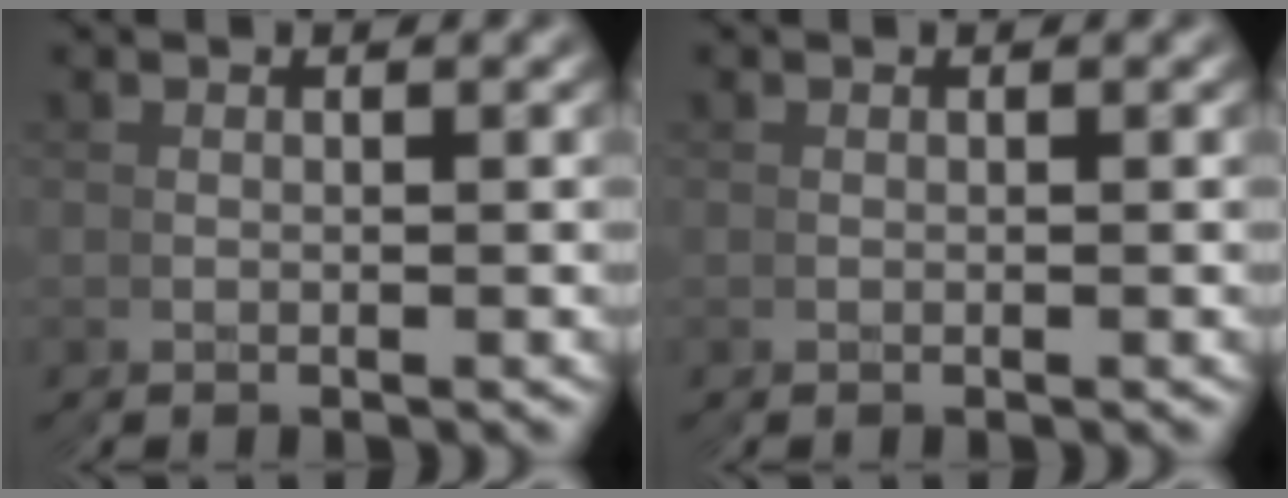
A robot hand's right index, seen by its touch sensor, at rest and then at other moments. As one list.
[{"total": 0.0}]